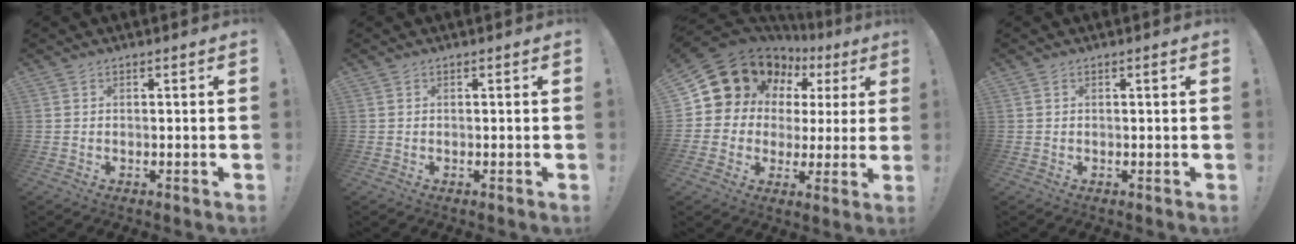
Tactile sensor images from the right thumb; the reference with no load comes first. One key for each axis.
{"total": 0.0}
{"total": 14.9, "fx": 9.2, "fy": 10.4, "fz": 5.4, "tx": -0.087, "ty": -0.065, "tz": 0.188}
{"total": 0.5, "fx": 0.2, "fy": -0.1, "fz": 0.5, "tx": -0.006, "ty": -0.001, "tz": 0.003}